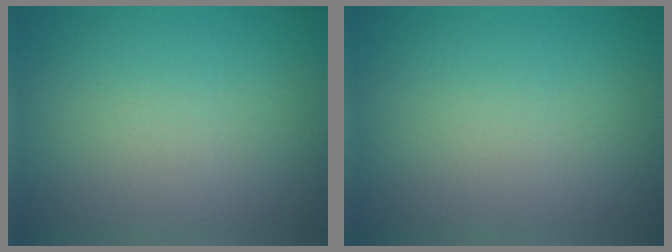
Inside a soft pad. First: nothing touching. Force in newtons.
{"total": 0.0}